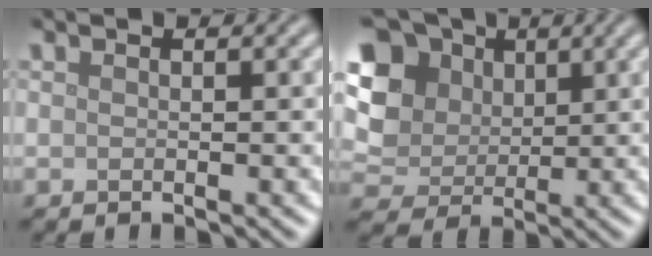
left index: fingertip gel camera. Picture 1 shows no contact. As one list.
[{"total": 9.1, "force": [3.1, 7.2, 4.6], "torque": [-0.116, 0.025, 0.041]}]